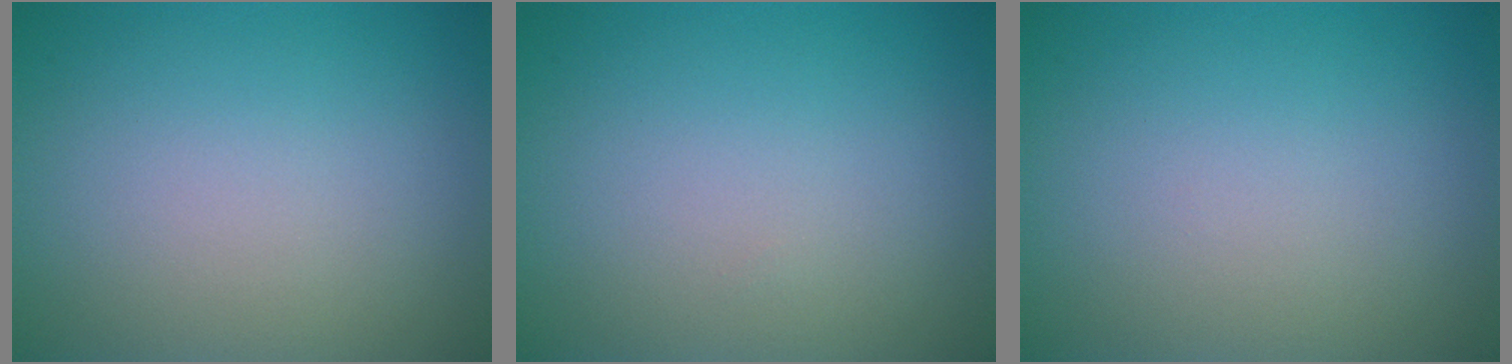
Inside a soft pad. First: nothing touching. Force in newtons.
{"total": 0.0}
{"total": 0.0}